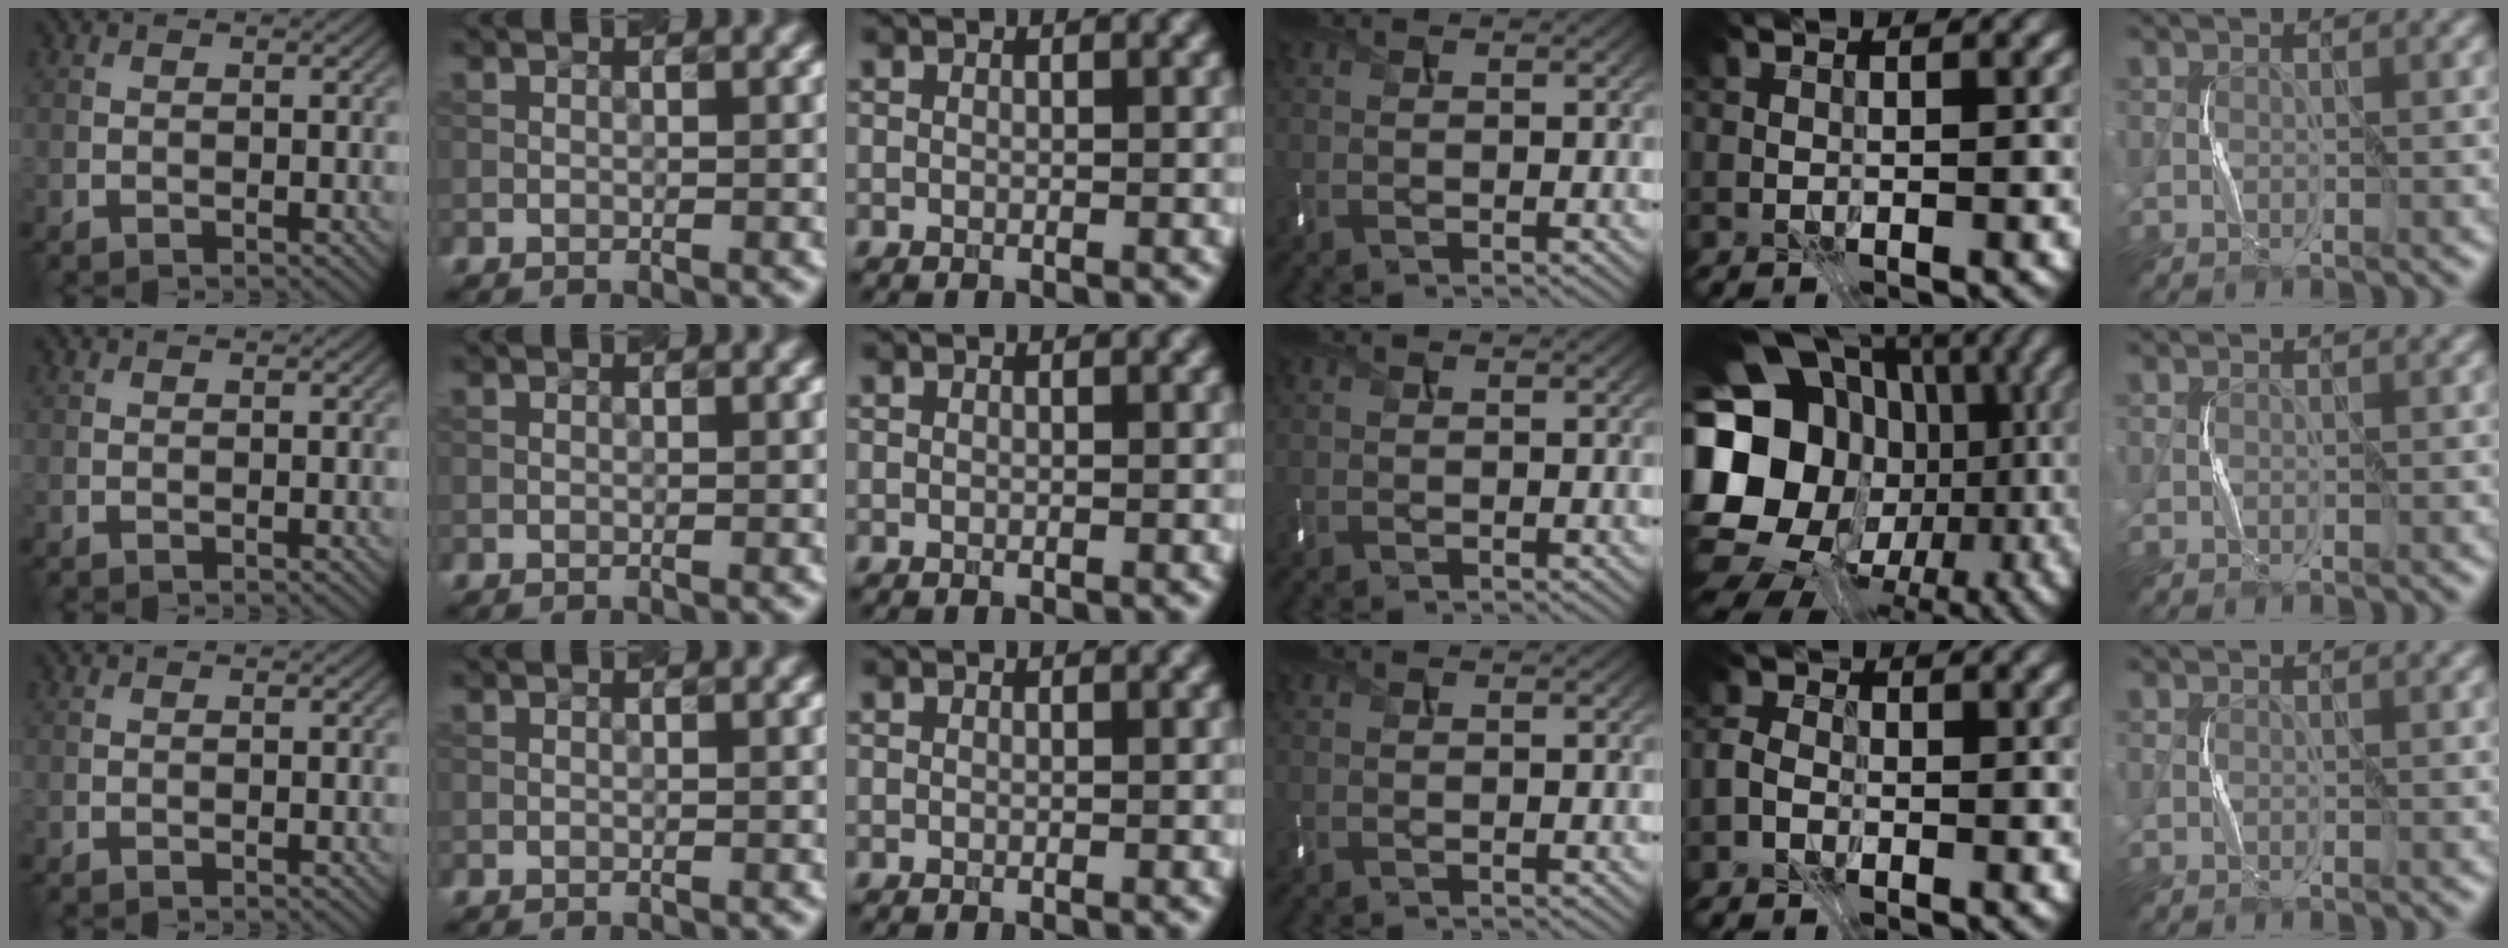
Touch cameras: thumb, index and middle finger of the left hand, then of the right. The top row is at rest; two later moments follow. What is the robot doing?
{"motion": "press", "object": "keyboard"}